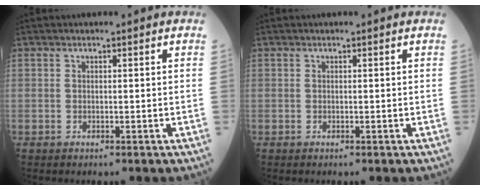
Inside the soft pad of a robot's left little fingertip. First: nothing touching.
{"total": 0.0}